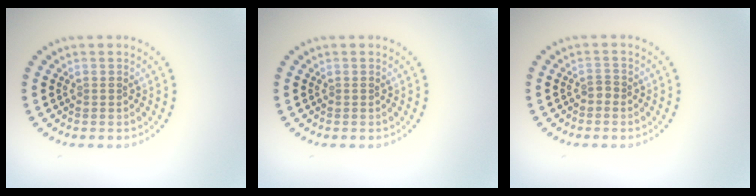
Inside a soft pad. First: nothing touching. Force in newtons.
{"total": 0.0}
{"total": 0.9, "press": 0.6, "slide": 0.7}